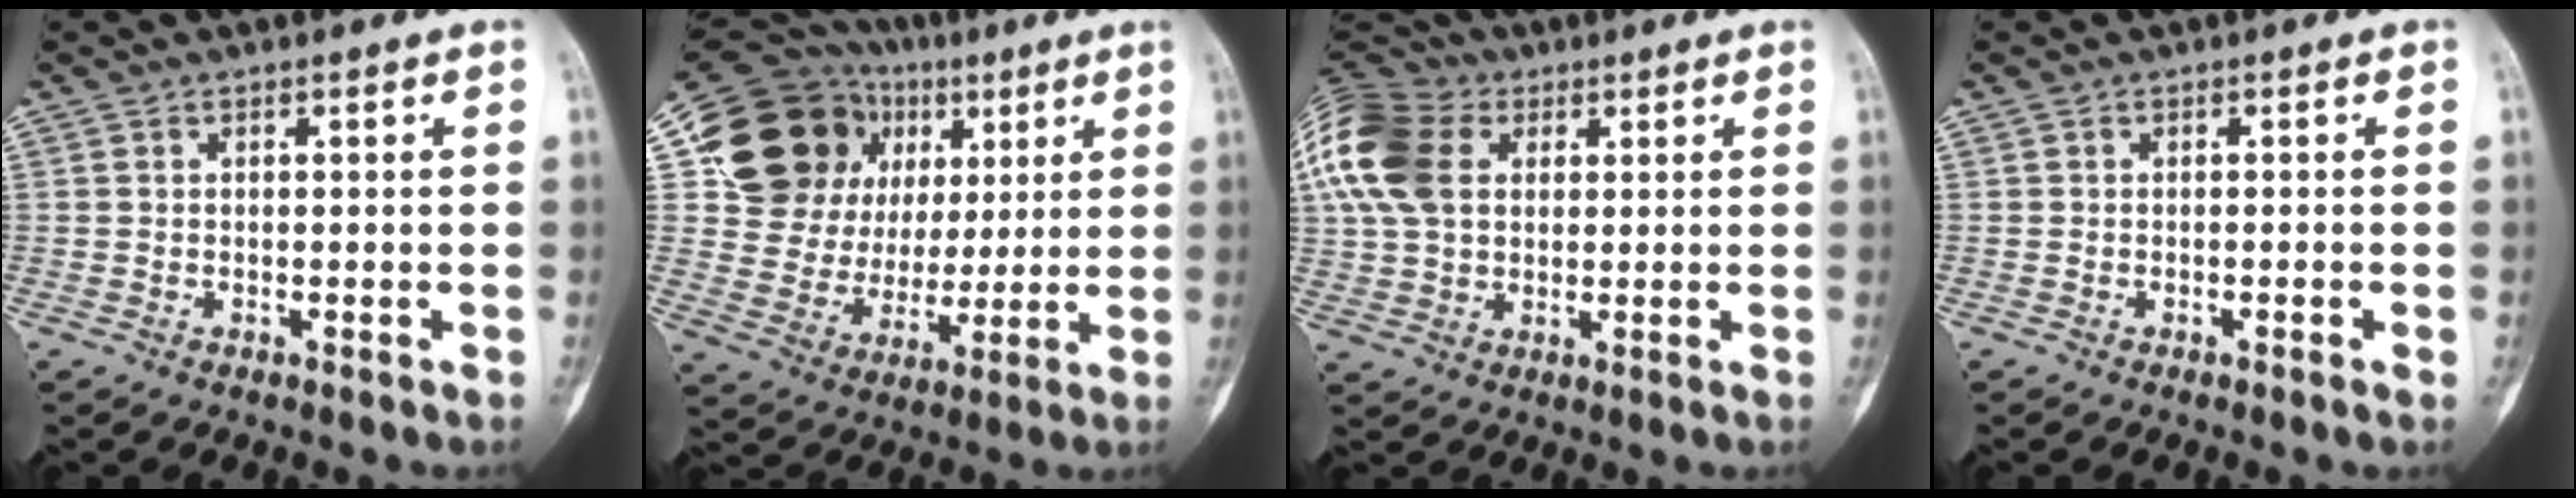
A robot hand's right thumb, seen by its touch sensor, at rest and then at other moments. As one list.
[{"total": 21.5, "force": [7.2, 17.9, 9.5], "torque": [-0.115, 0.027, 0.145]}, {"total": 17.4, "force": [5.0, 12.5, 11.0], "torque": [-0.238, 0.018, 0.088]}, {"total": 0.9, "force": [-0.4, 0.0, 0.8], "torque": [-0.011, 0.001, -0.005]}]